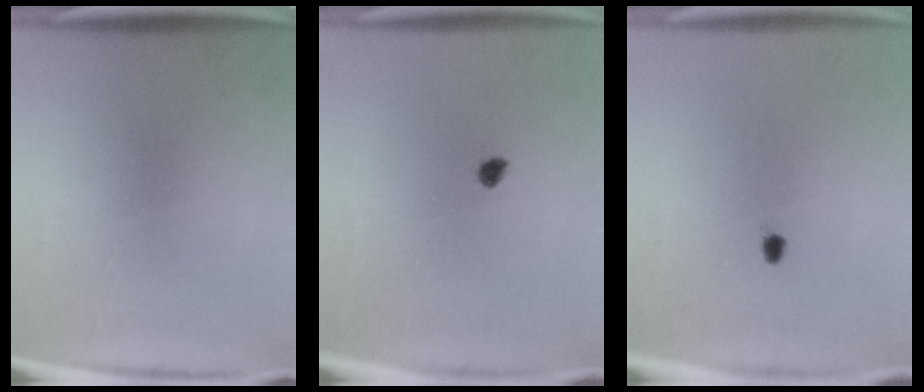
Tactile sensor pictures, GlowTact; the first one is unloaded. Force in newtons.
{"total": 1.3}
{"total": 0.9}